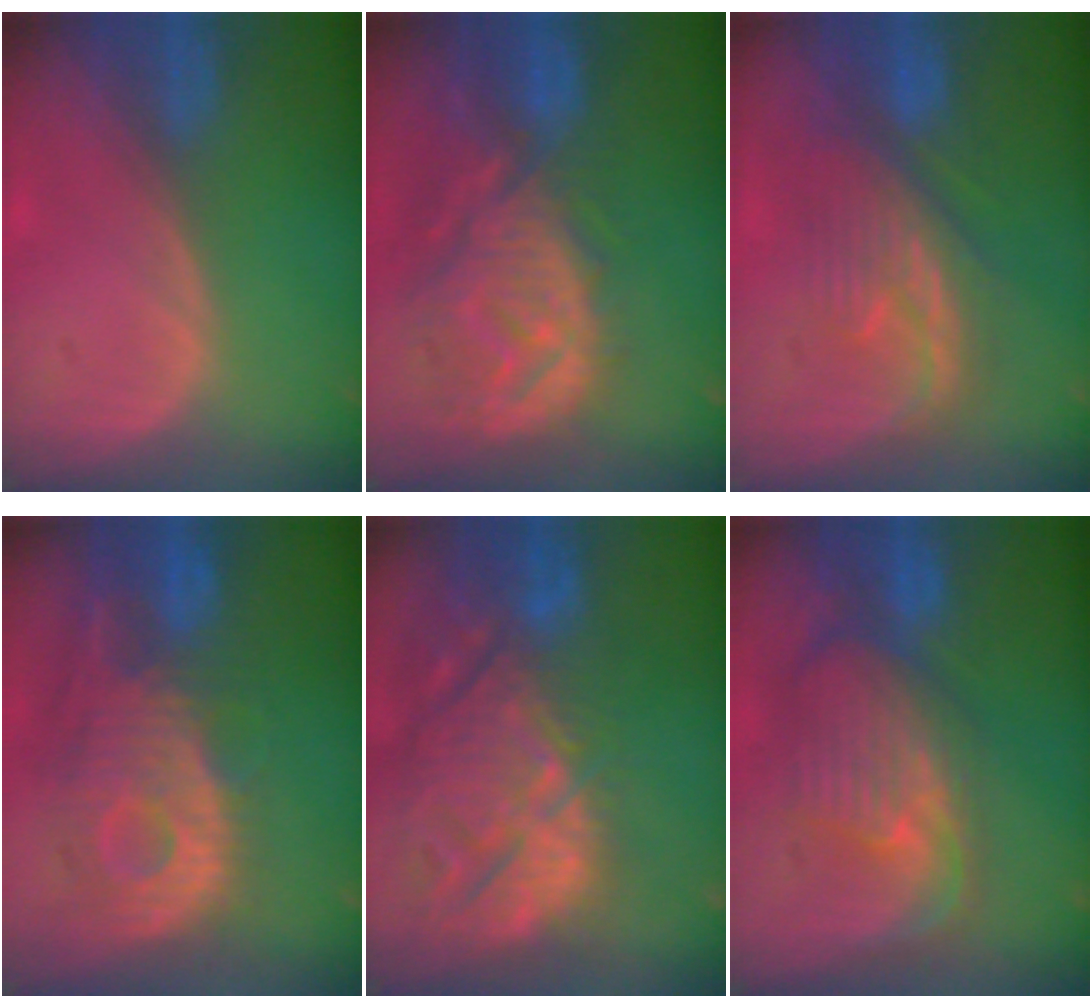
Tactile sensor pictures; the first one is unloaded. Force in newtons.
{"total": 12.4, "press": 11.0, "slide": 5.7}
{"total": 7.9, "press": 7.9, "slide": 1.0}
{"total": 12.0, "press": 10.8, "slide": 5.3}
{"total": 15.3, "press": 13.1, "slide": 7.9}
{"total": 10.7, "press": 9.5, "slide": 5.0}